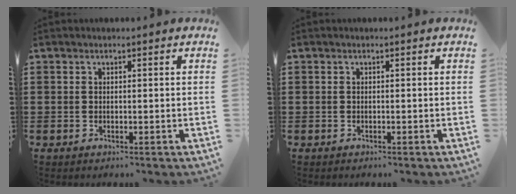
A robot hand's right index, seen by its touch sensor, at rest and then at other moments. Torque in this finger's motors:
{"motor_torque": [-0.27, 0.28, -0.02, 0.01]}